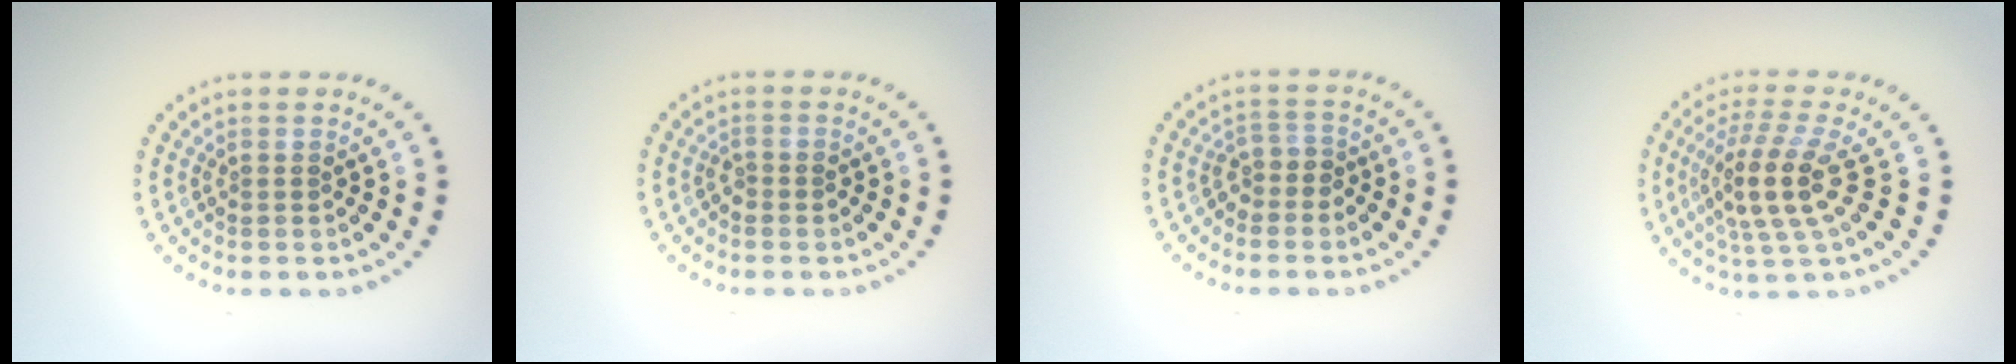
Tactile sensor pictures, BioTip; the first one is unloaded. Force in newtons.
{"total": 0.9, "press": 0.8, "slide": 0.2}
{"total": 1.8, "press": 1.4, "slide": 1.1}
{"total": 4.6, "press": 3.8, "slide": 2.6}